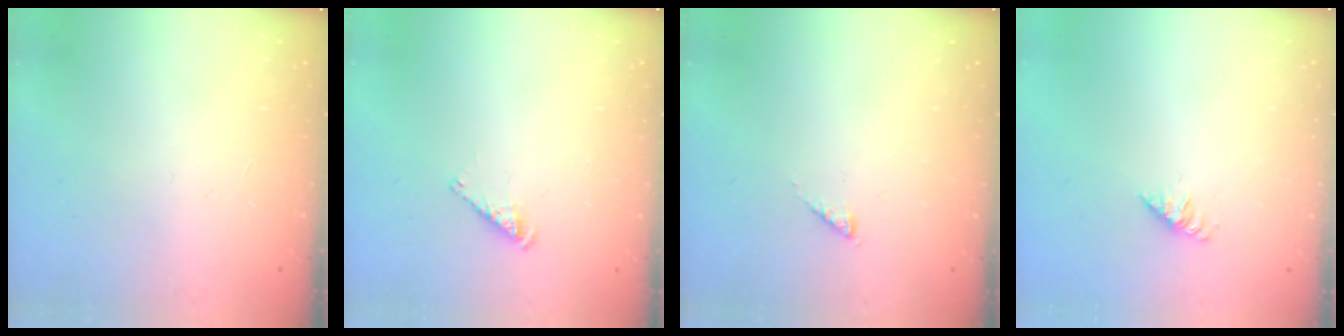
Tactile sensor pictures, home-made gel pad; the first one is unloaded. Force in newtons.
{"total": 3.3, "press": 3.2, "slide": 0.6}
{"total": 1.2, "press": 1.2, "slide": 0.3}
{"total": 1.9, "press": 1.9, "slide": 0.3}